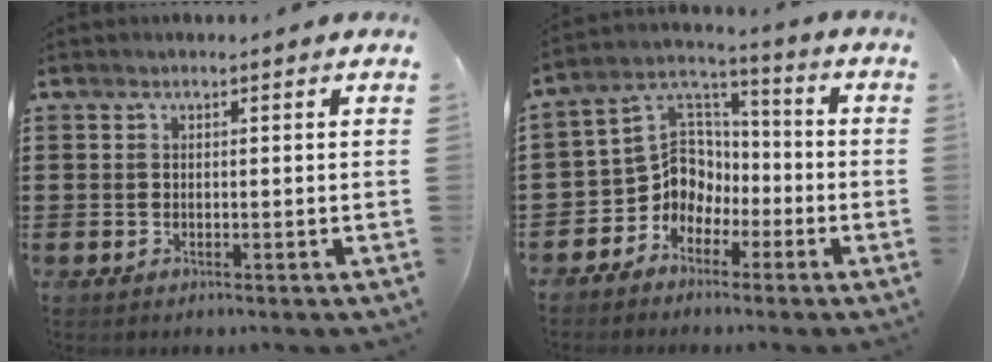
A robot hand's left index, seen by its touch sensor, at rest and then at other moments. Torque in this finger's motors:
{"motor_torque": [1.13, 1.01, 0.35, 0.03]}